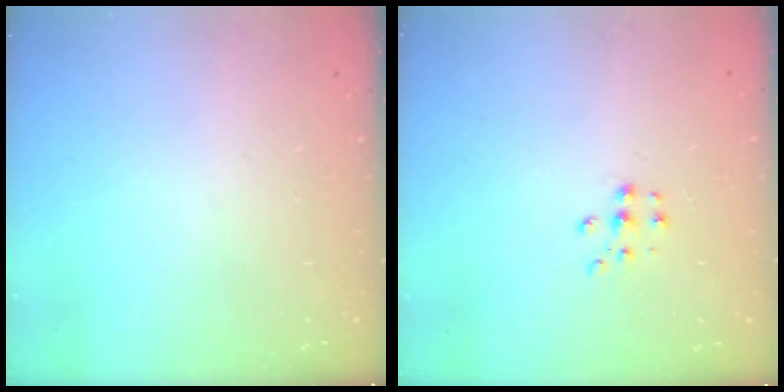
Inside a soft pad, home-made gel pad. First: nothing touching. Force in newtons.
{"total": 5.6, "press": 5.6, "slide": 0.5}